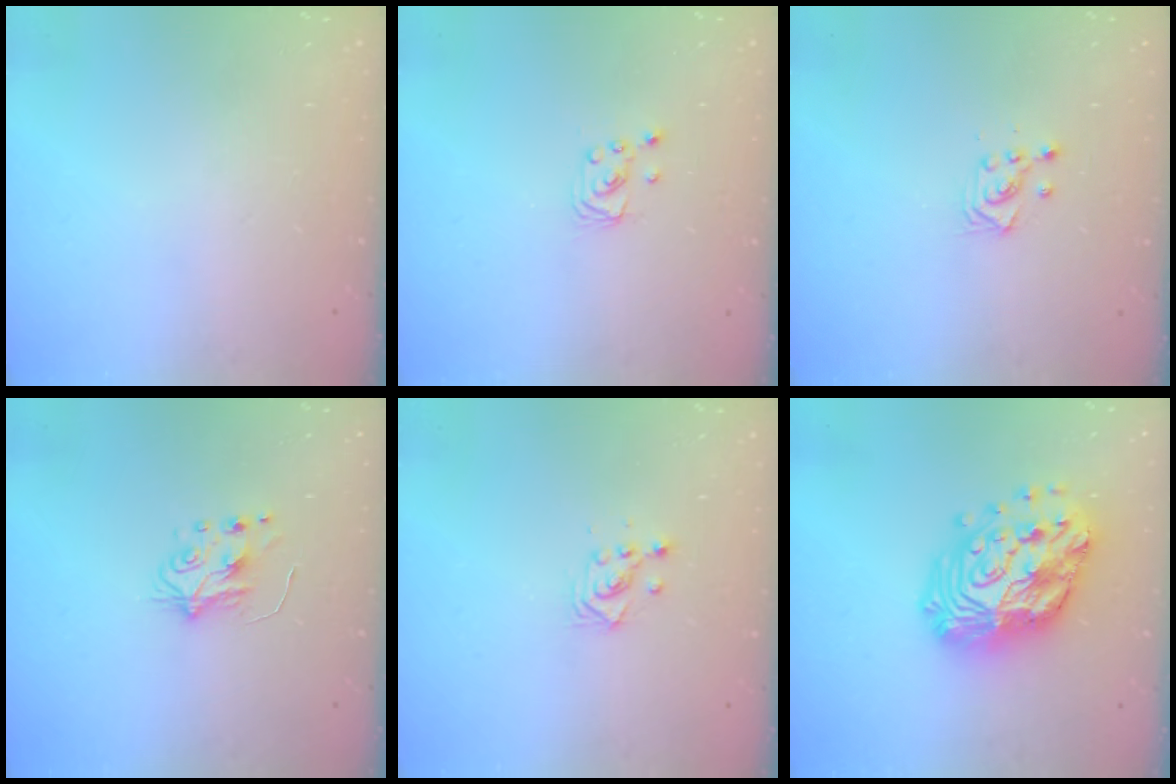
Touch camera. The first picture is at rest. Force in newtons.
{"total": 1.9, "press": 1.9, "slide": 0.1}
{"total": 3.0, "press": 2.9, "slide": 0.8}
{"total": 5.9, "press": 5.8, "slide": 0.7}
{"total": 2.9, "press": 2.9, "slide": 0.1}
{"total": 21.7, "press": 21.5, "slide": 2.2}